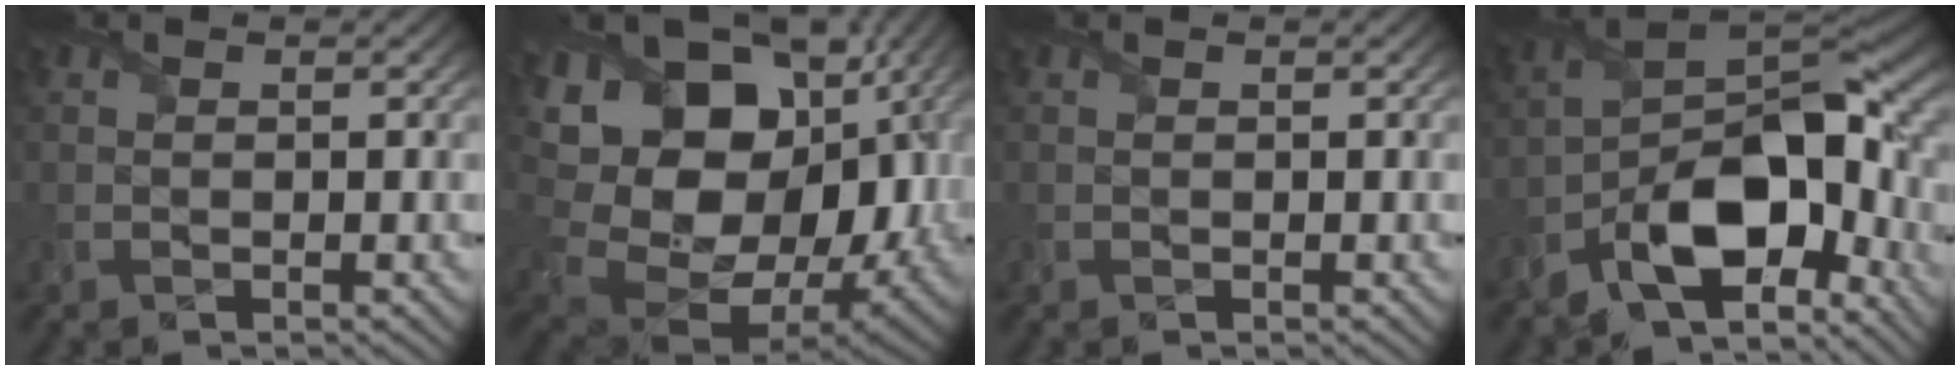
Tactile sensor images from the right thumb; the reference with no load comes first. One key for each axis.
{"total": 21.5, "fx": 3.9, "fy": 16.7, "fz": 12.9, "tx": -0.298, "ty": -0.008, "tz": 0.106}
{"total": 0.0}
{"total": 12.9, "fx": -6.6, "fy": 5.7, "fz": 9.5, "tx": -0.168, "ty": -0.018, "tz": -0.127}